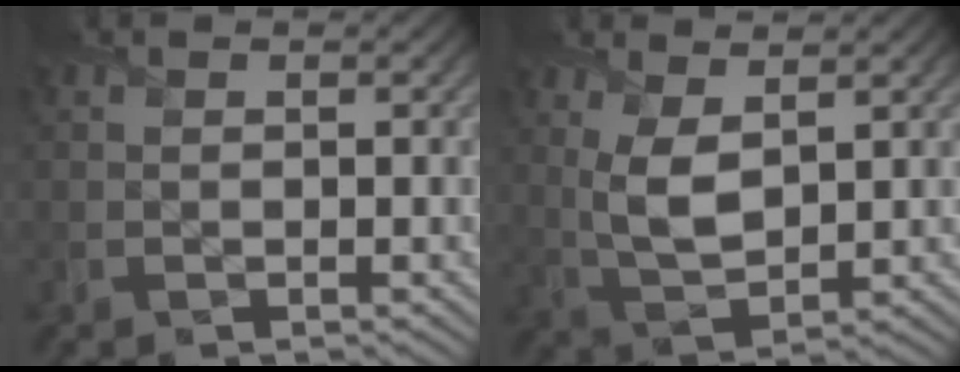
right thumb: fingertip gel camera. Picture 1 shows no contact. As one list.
[{"total": 5.9, "force": [1.9, 2.9, 4.8], "torque": [-0.114, -0.003, 0.041]}]